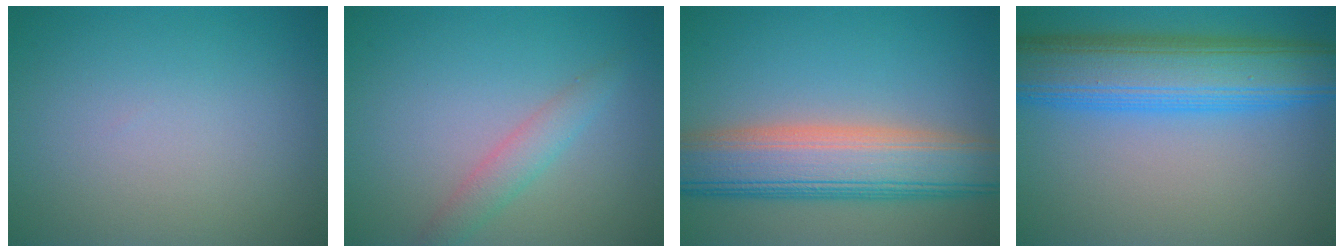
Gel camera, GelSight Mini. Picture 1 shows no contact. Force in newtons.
{"total": 2.1, "press": 2.1, "slide": 0.0}
{"total": 9.2, "press": 9.2, "slide": 0.5}
{"total": 10.0, "press": 10.0, "slide": 0.1}